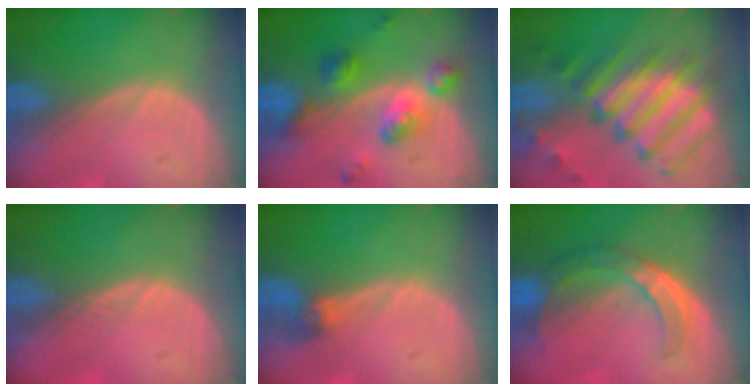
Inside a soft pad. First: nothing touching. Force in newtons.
{"total": 7.2, "press": 7.2, "slide": 0.4}
{"total": 11.9, "press": 10.4, "slide": 5.7}
{"total": 0.7, "press": 0.6, "slide": 0.3}
{"total": 2.8, "press": 2.6, "slide": 1.1}
{"total": 7.7, "press": 6.5, "slide": 4.2}